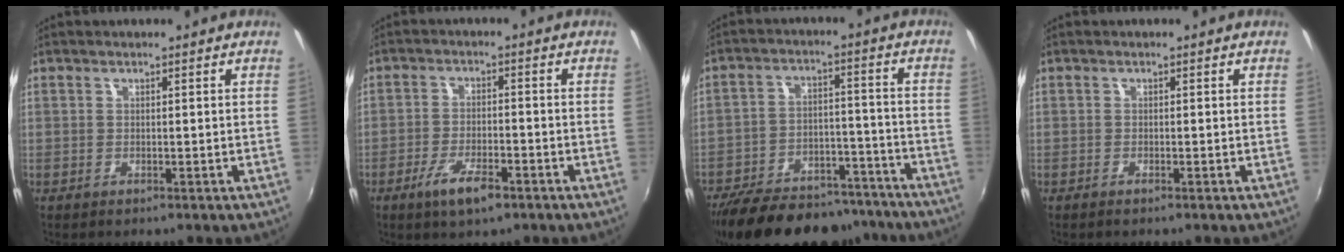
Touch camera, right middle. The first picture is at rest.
{"total": 6.9, "force": [-4.2, 2.1, 5.0], "torque": [-0.114, -0.012, -0.075]}
{"total": 25.6, "force": [-21.1, 10.0, 10.4], "torque": [-0.213, 0.010, -0.288]}
{"total": 0.6, "force": [-0.5, -0.3, 0.3], "torque": [-0.005, -0.002, -0.012]}